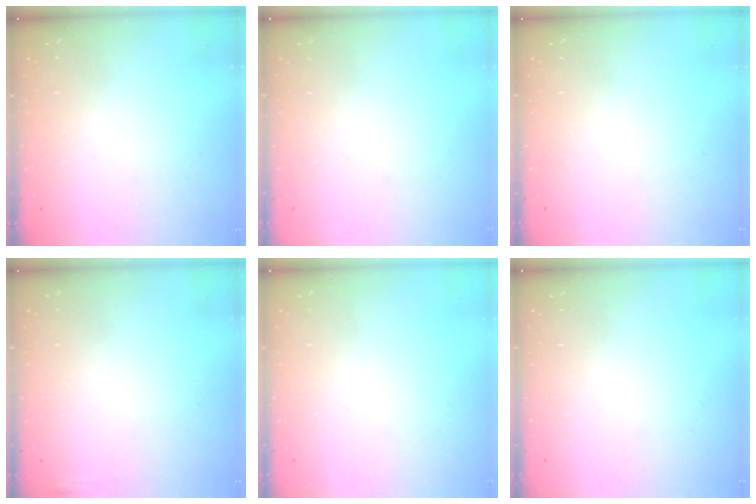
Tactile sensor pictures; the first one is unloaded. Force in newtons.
{"total": 0.0}
{"total": 15.1, "press": 2.1, "slide": 14.9}
{"total": 3.5, "press": 3.1, "slide": 1.6}
{"total": 0.0}
{"total": 0.0}